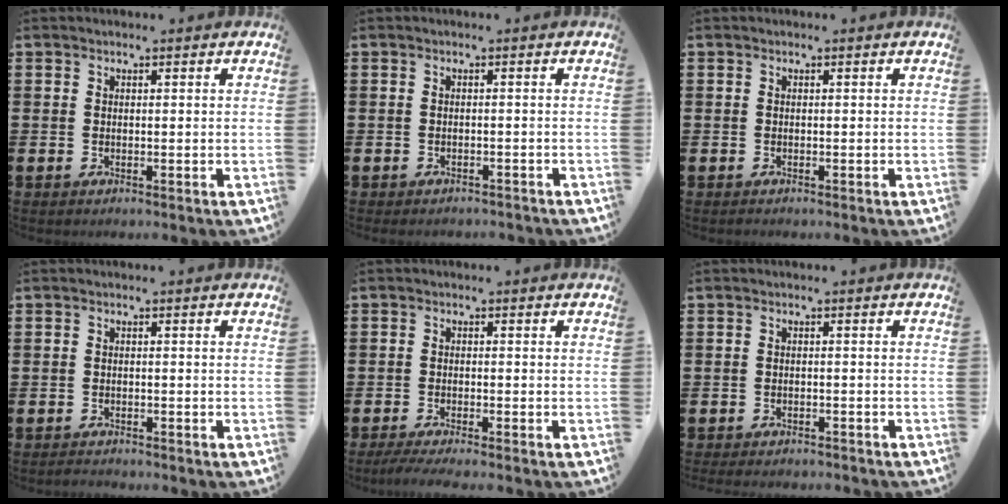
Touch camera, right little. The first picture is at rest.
{"total": 0.8, "force": [-0.8, 0.1, 0.0], "torque": [-0.003, -0.002, -0.017]}
{"total": 0.0}
{"total": 0.8, "force": [-0.8, 0.1, 0.1], "torque": [-0.003, 0.000, -0.018]}
{"total": 1.7, "force": [-1.3, 0.0, 1.1], "torque": [-0.018, -0.001, -0.024]}
{"total": 1.2, "force": [-1.2, 0.1, 0.1], "torque": [-0.005, 0.000, -0.024]}